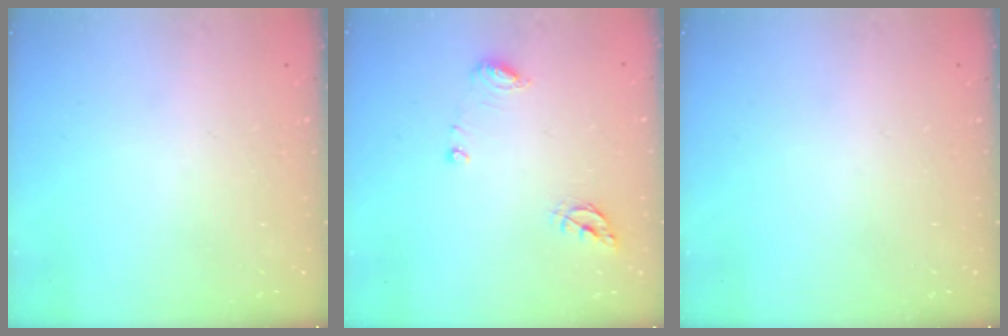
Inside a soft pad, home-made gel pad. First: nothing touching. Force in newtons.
{"total": 7.9, "press": 7.8, "slide": 0.9}
{"total": 0.0}